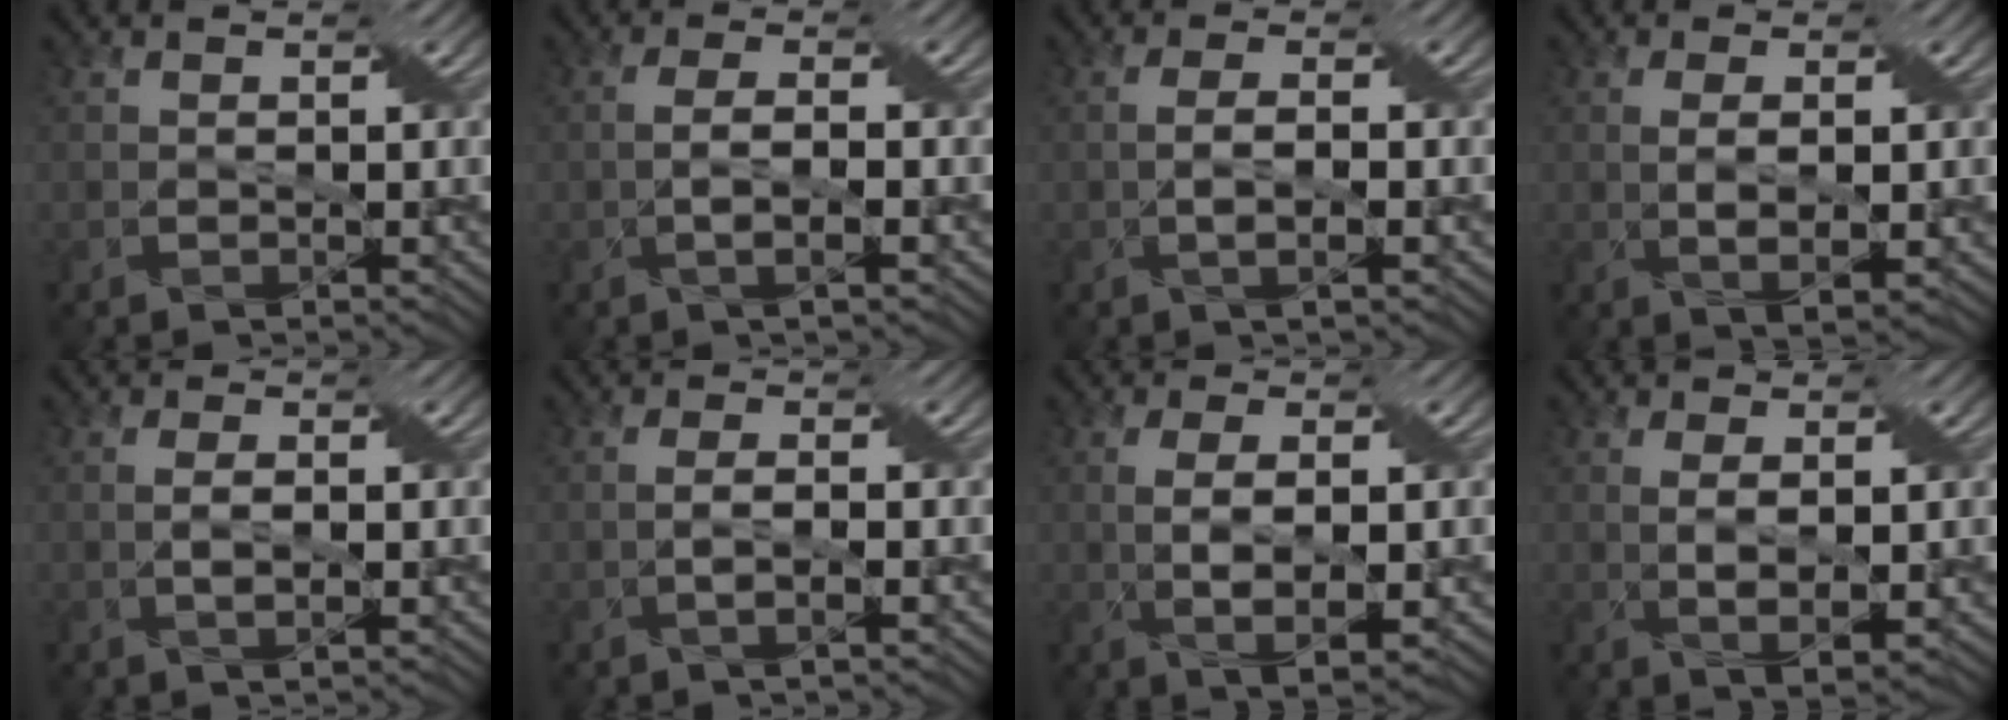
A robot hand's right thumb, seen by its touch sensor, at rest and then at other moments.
{"total": 2.8, "force": [-0.8, 0.5, 2.7], "torque": [-0.058, 0.005, -0.016]}
{"total": 2.6, "force": [-0.5, 0.6, 2.5], "torque": [-0.054, 0.003, -0.010]}
{"total": 3.5, "force": [0.0, 1.2, 3.3], "torque": [-0.071, 0.000, 0.005]}
{"total": 1.8, "force": [-0.2, 0.5, 1.8], "torque": [-0.038, 0.003, -0.003]}
{"total": 1.8, "force": [-0.4, 0.2, 1.7], "torque": [-0.037, 0.005, -0.010]}
{"total": 5.3, "force": [-0.5, 1.8, 5.0], "torque": [-0.103, -0.002, -0.003]}
{"total": 3.8, "force": [0.1, 1.3, 3.6], "torque": [-0.079, -0.001, 0.008]}